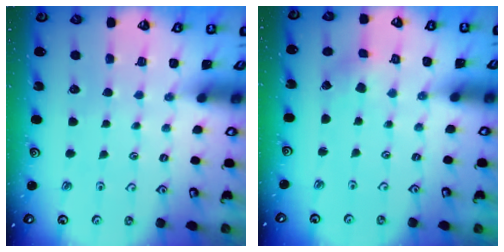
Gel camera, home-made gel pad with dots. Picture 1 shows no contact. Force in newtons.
{"total": 1.1, "press": 1.0, "slide": 0.1}